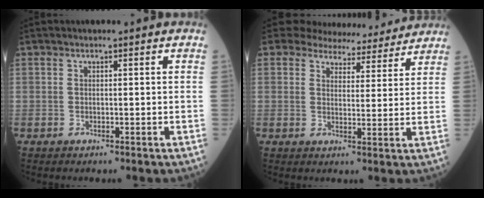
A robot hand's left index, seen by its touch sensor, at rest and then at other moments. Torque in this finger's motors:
{"motor_torque": [0.91, -1.23, -0.01, -0.02]}